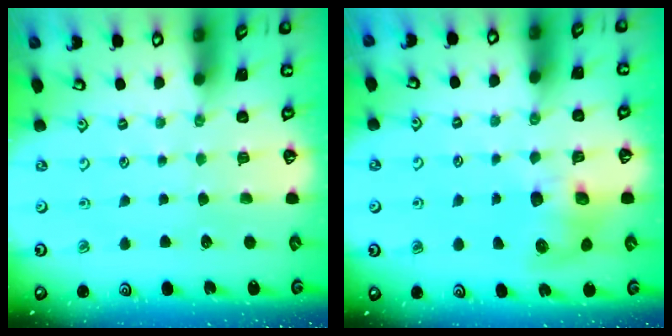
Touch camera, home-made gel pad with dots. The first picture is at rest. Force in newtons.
{"total": 7.6, "press": 7.5, "slide": 1.1}